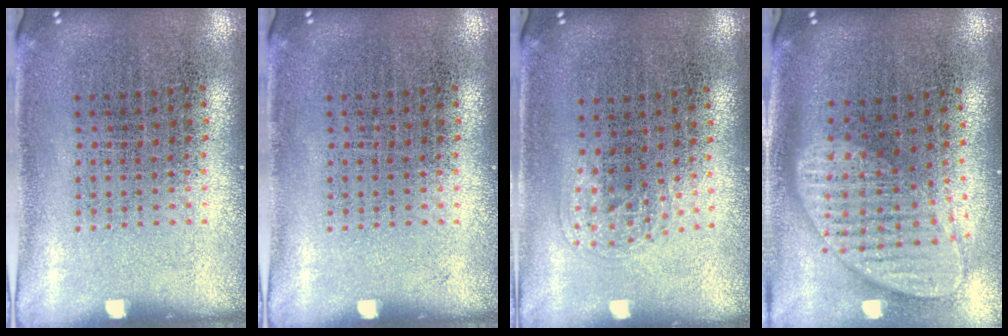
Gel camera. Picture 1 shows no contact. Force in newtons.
{"total": 0.0}
{"total": 1.0, "press": 0.7, "slide": 0.7}
{"total": 2.0, "press": 1.6, "slide": 1.3}